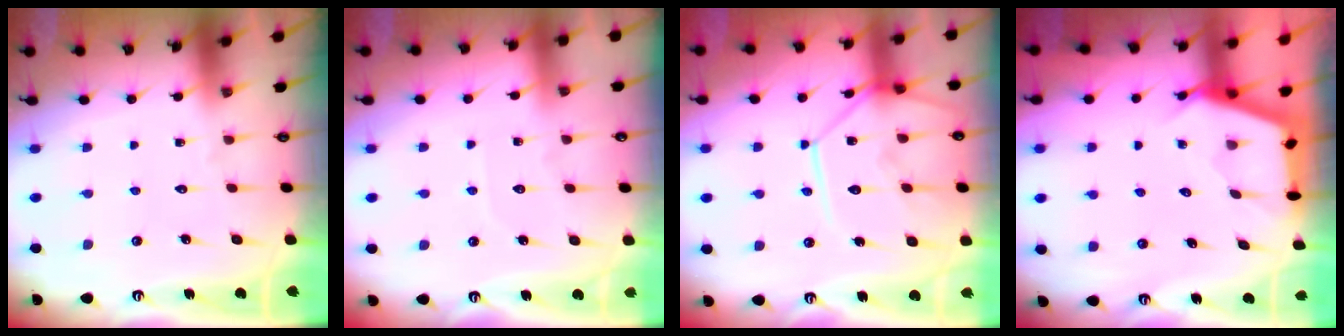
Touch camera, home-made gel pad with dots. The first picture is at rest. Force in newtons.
{"total": 2.3, "press": 2.3, "slide": 0.4}
{"total": 13.5, "press": 13.4, "slide": 1.5}
{"total": 2.7, "press": 2.7, "slide": 0.4}